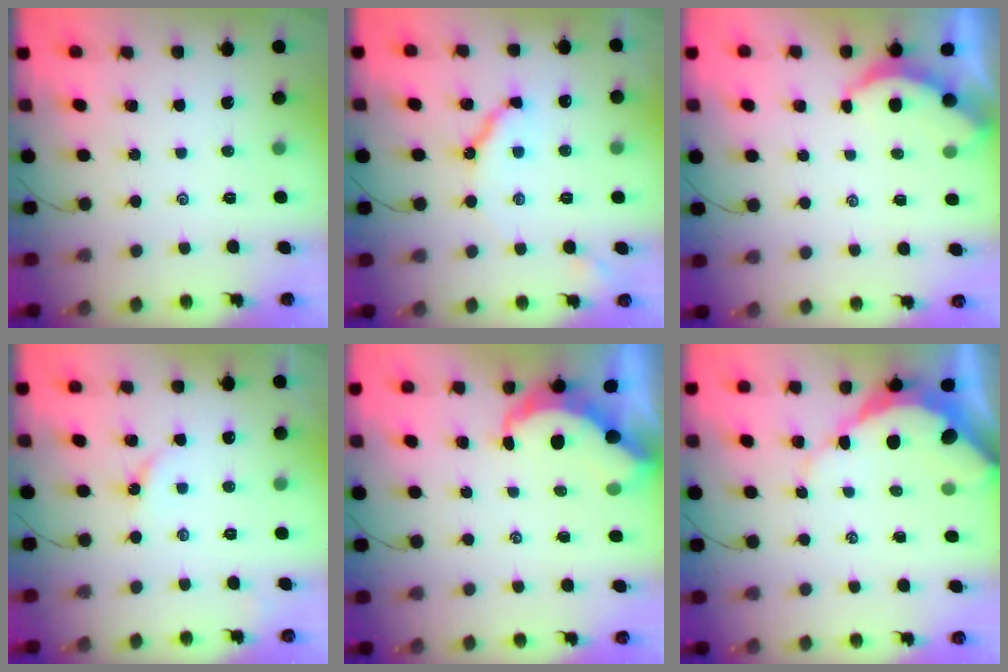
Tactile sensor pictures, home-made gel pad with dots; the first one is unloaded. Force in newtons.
{"total": 9.0, "press": 8.9, "slide": 1.0}
{"total": 2.1, "press": 2.0, "slide": 0.4}
{"total": 2.9, "press": 2.8, "slide": 0.4}
{"total": 6.3, "press": 6.3, "slide": 0.8}
{"total": 8.7, "press": 8.6, "slide": 0.7}